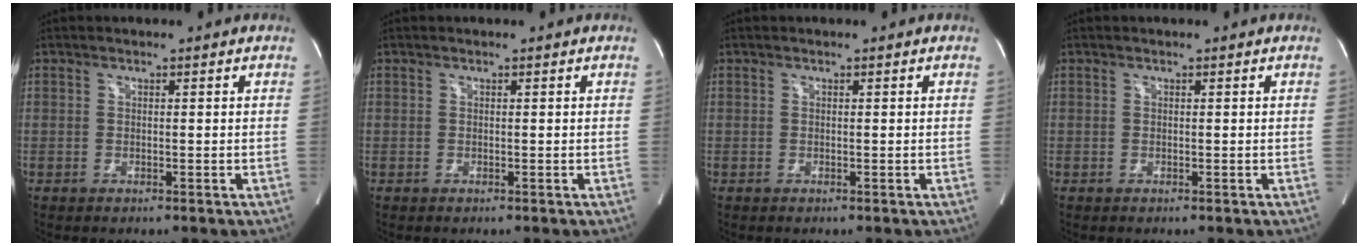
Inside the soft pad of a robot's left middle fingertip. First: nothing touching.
{"total": 0.0}
{"total": 0.0}
{"total": 0.0}